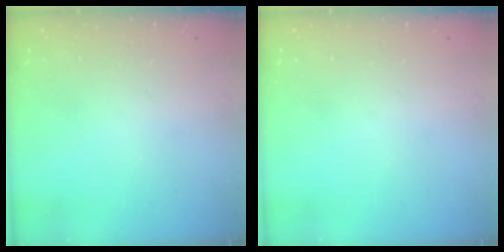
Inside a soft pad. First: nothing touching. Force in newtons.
{"total": 0.0}